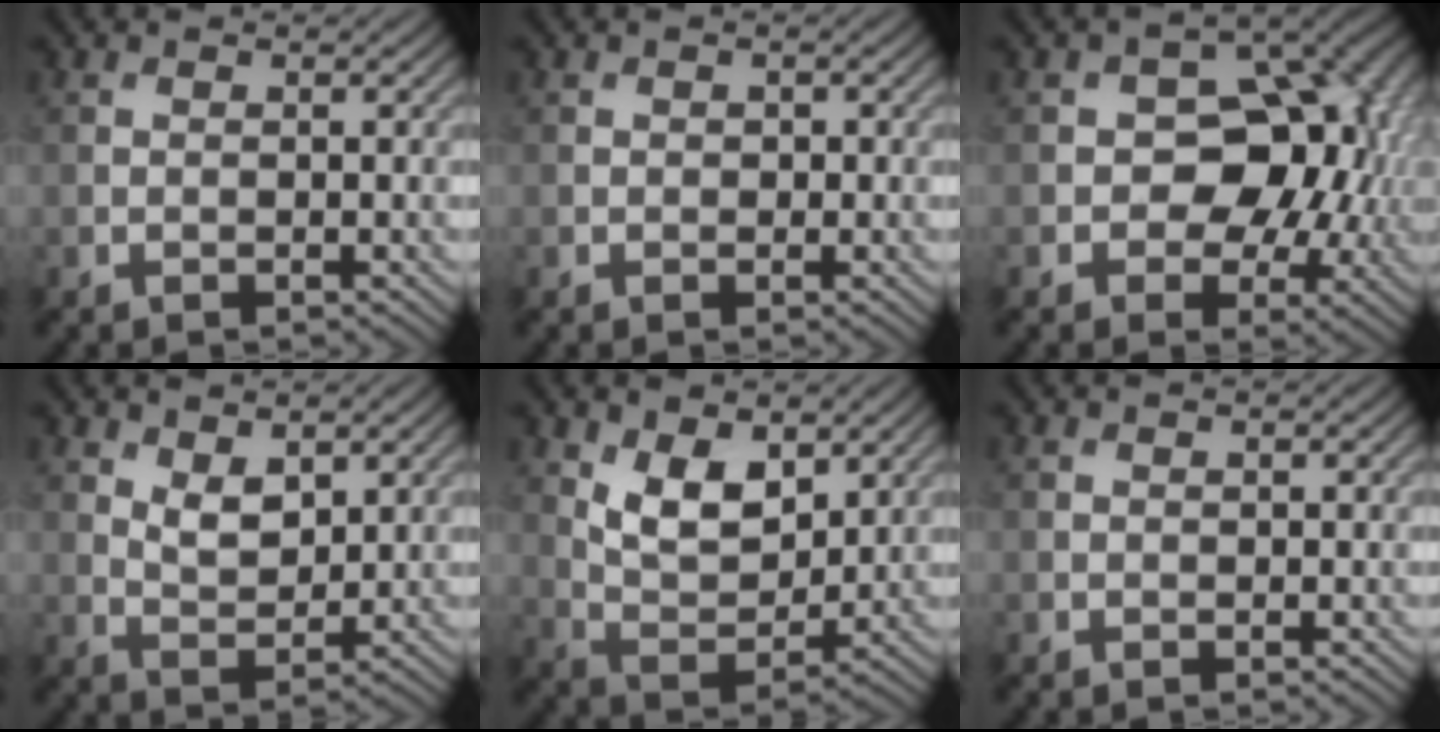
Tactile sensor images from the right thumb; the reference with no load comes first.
{"total": 0.8, "force": [0.0, 0.7, 0.4], "torque": [-0.004, -0.006, -0.002]}
{"total": 11.6, "force": [0.0, 8.3, 8.1], "torque": [-0.104, -0.005, -0.008]}
{"total": 3.7, "force": [2.0, 1.9, 2.4], "torque": [-0.054, -0.007, 0.040]}
{"total": 7.1, "force": [3.3, 3.9, 4.8], "torque": [-0.098, -0.017, 0.060]}
{"total": 0.0}